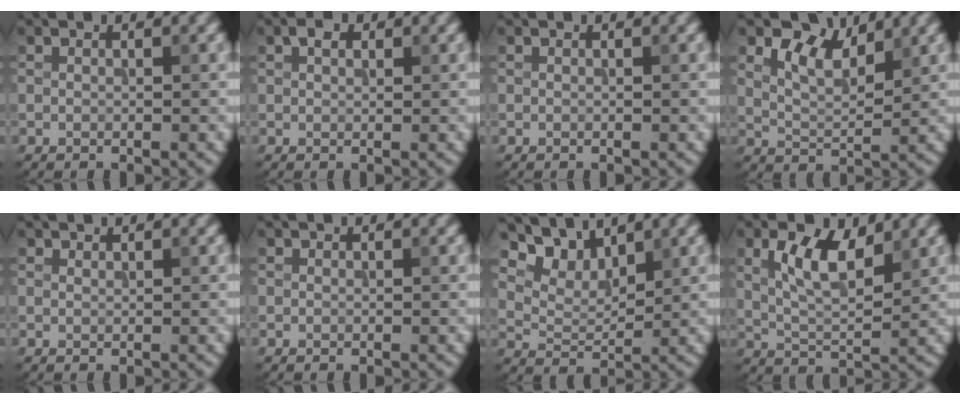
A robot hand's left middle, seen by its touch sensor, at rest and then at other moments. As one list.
[{"total": 1.3, "force": [0.7, 0.8, 0.8], "torque": [-0.013, 0.006, 0.010]}, {"total": 0.0}, {"total": 4.6, "force": [2.8, 2.1, 2.9], "torque": [-0.058, 0.004, 0.051]}, {"total": 0.5, "force": [0.5, 0.1, 0.0], "torque": [0.004, -0.001, 0.011]}, {"total": 0.0}, {"total": 4.8, "force": [3.9, 2.0, 1.9], "torque": [-0.044, 0.000, 0.067]}, {"total": 5.3, "force": [2.1, 2.2, 4.3], "torque": [-0.086, 0.003, 0.038]}]